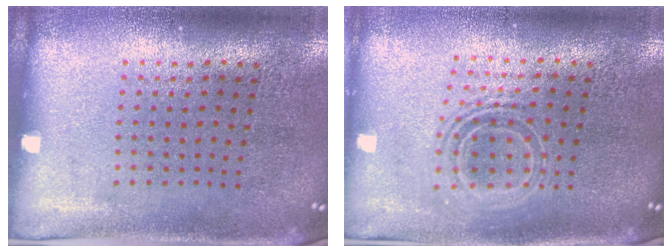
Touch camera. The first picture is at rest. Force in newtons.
{"total": 1.7, "press": 1.4, "slide": 1.1}